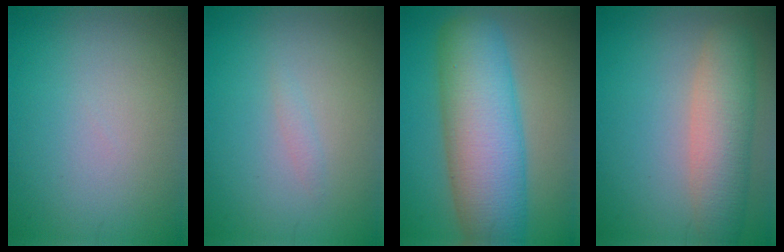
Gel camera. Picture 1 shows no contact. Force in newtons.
{"total": 0.6, "press": 0.6, "slide": 0.0}
{"total": 10.5, "press": 10.5, "slide": 0.3}
{"total": 5.1, "press": 5.1, "slide": 0.3}